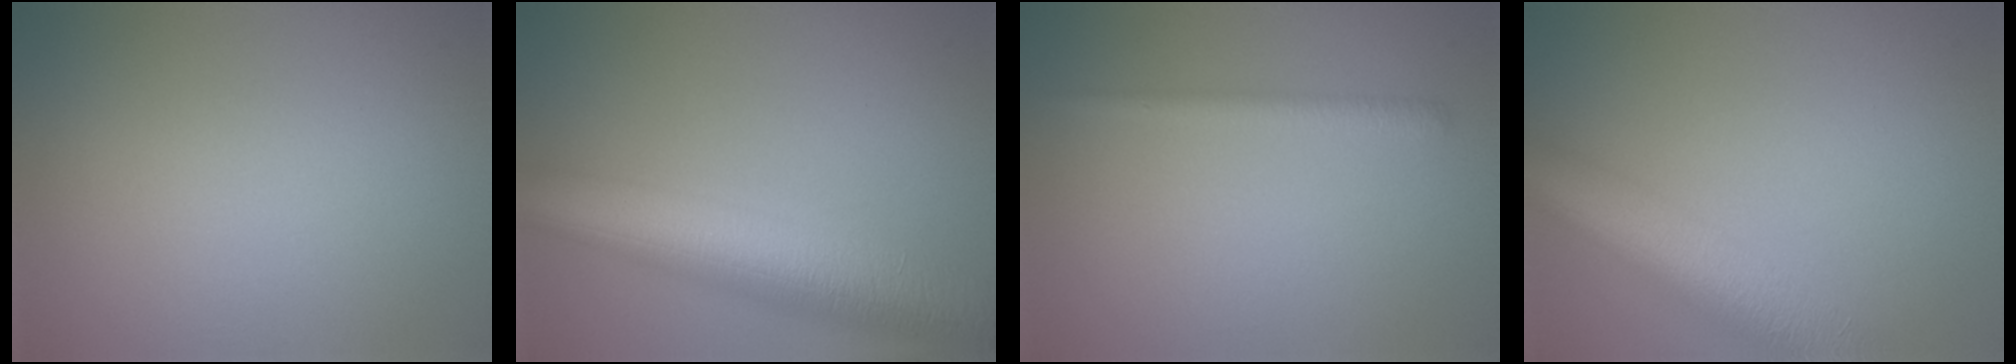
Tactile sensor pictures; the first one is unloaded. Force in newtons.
{"total": 10.0, "press": 10.0, "slide": 0.4}
{"total": 1.5, "press": 1.5, "slide": 0.1}
{"total": 8.3, "press": 8.3, "slide": 0.4}